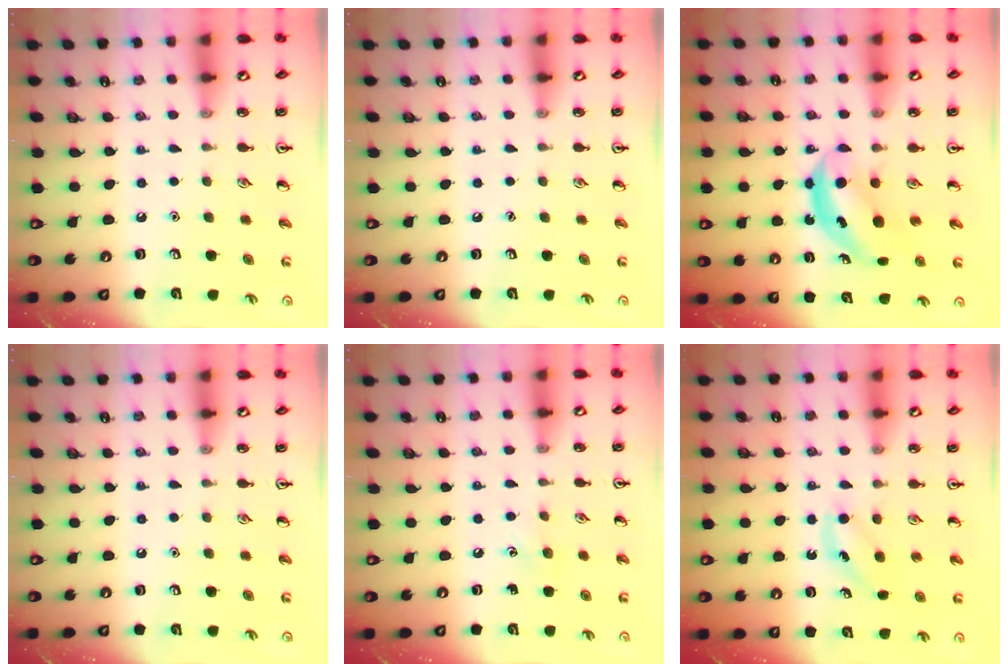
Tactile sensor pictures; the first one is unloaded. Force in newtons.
{"total": 0.0}
{"total": 5.5, "press": 5.4, "slide": 0.9}
{"total": 0.0}
{"total": 5.0, "press": 4.7, "slide": 1.7}
{"total": 3.5, "press": 3.2, "slide": 1.2}